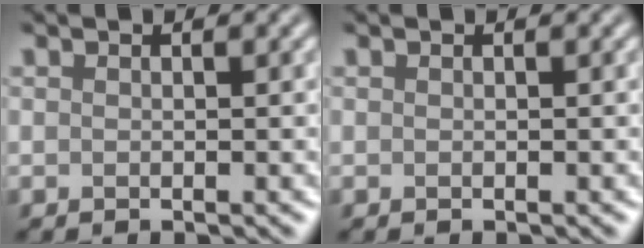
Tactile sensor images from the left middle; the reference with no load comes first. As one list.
[{"total": 0.0}]